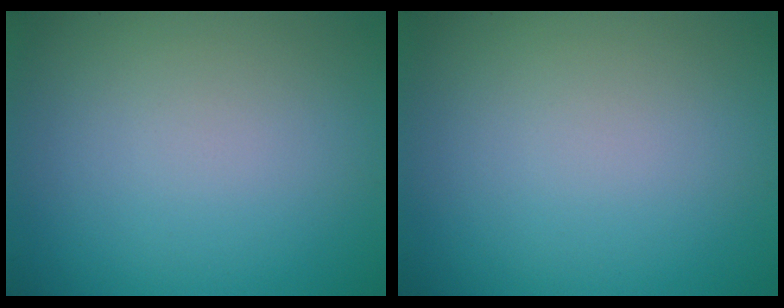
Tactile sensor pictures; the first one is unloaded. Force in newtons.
{"total": 0.0}